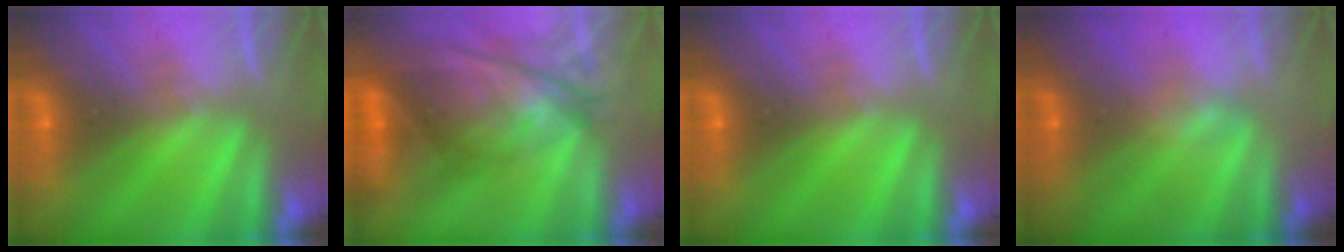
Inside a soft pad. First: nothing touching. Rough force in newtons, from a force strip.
{"total": 7.6}
{"total": 0.0}
{"total": 2.3}